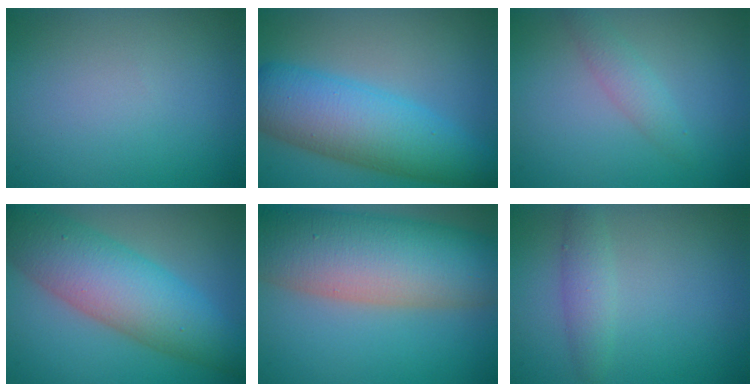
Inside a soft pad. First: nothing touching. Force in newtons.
{"total": 8.3, "press": 8.2, "slide": 0.1}
{"total": 1.7, "press": 1.7, "slide": 0.1}
{"total": 8.7, "press": 8.7, "slide": 0.2}
{"total": 13.9, "press": 13.9, "slide": 0.6}
{"total": 1.9, "press": 1.9, "slide": 0.1}